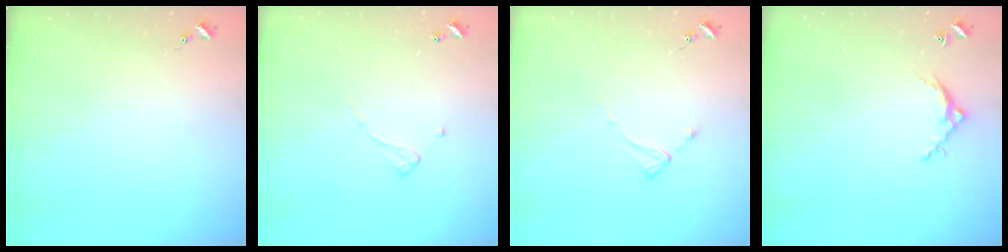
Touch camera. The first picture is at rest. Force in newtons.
{"total": 6.5, "press": 6.5, "slide": 0.2}
{"total": 2.6, "press": 2.6, "slide": 0.2}
{"total": 6.0, "press": 6.0, "slide": 0.3}